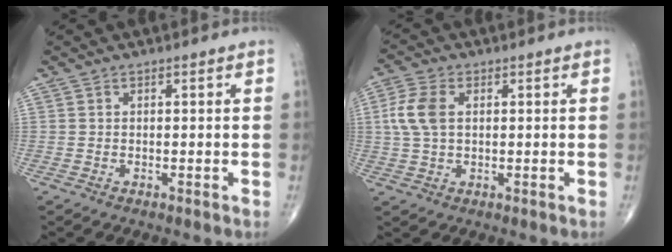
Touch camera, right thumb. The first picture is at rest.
{"total": 6.5, "force": [1.1, 3.9, 5.1], "torque": [-0.121, 0.010, 0.020]}